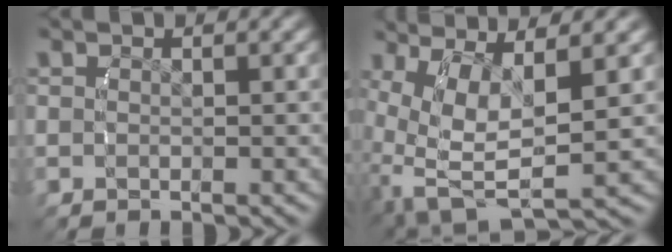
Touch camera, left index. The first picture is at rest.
{"total": 7.9, "force": [-0.5, 4.6, 6.4], "torque": [-0.151, -0.052, 0.023]}